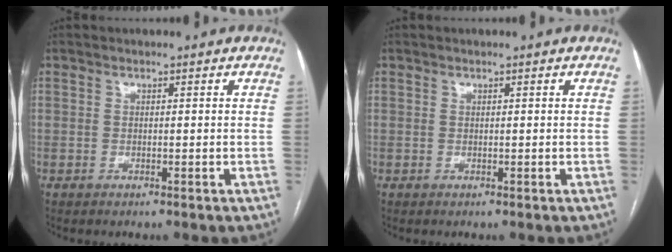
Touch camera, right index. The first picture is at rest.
{"total": 0.0}